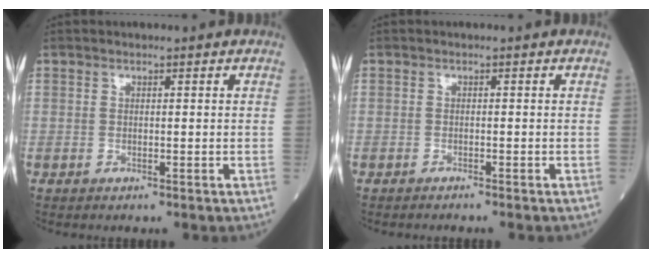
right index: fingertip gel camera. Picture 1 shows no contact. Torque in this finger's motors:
{"motor_torque": [-0.11, -0.06, 0.10, 0.02]}